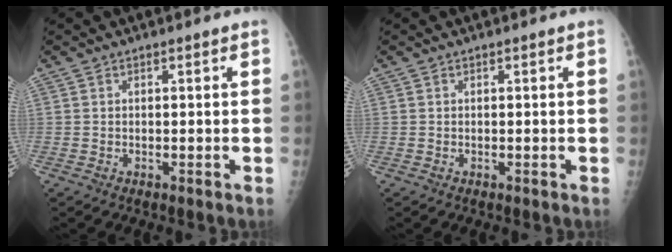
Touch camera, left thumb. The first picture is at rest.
{"total": 0.0}